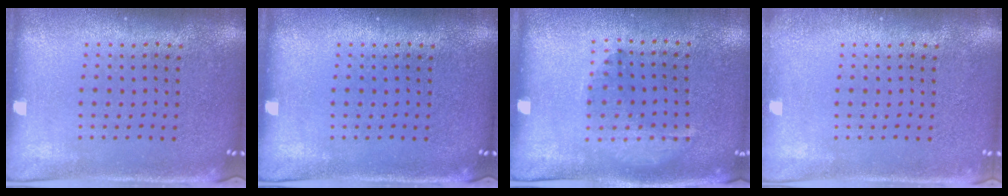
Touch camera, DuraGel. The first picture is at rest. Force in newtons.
{"total": 0.0}
{"total": 1.4, "press": 0.9, "slide": 1.0}
{"total": 0.9, "press": 0.8, "slide": 0.2}